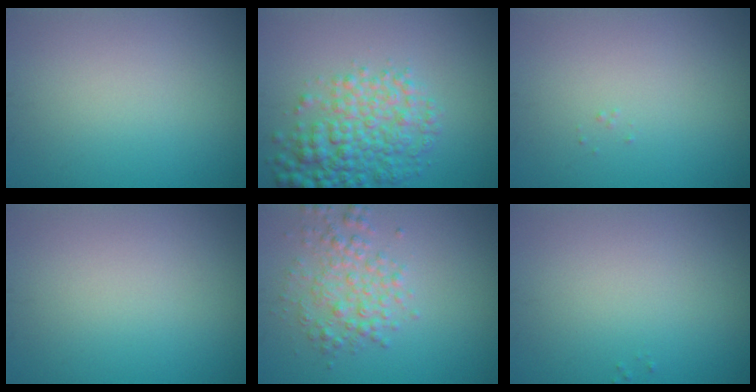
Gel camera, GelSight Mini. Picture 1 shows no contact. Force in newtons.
{"total": 5.5, "press": 5.5, "slide": 0.1}
{"total": 0.0}
{"total": 0.0}
{"total": 3.2, "press": 3.2, "slide": 0.1}
{"total": 0.0}